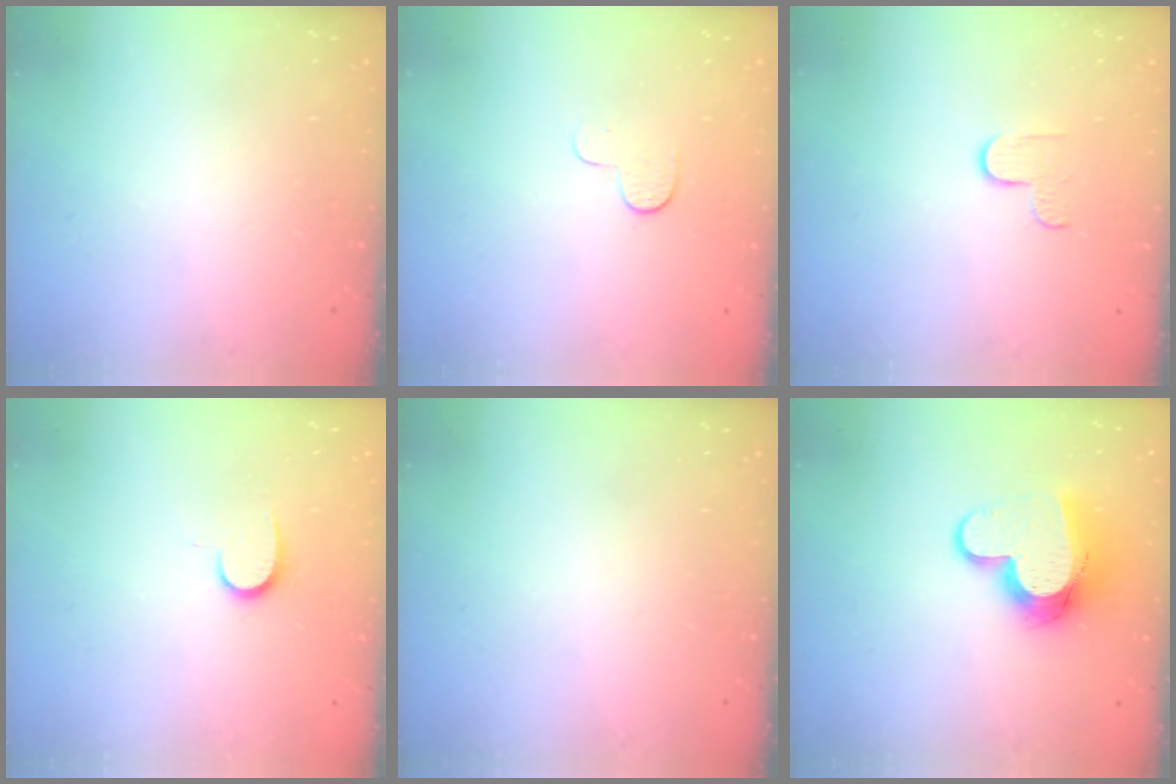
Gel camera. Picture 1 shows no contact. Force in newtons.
{"total": 3.9, "press": 3.9, "slide": 0.3}
{"total": 2.9, "press": 2.9, "slide": 0.3}
{"total": 6.7, "press": 6.6, "slide": 0.7}
{"total": 0.0}
{"total": 12.7, "press": 12.7, "slide": 1.4}